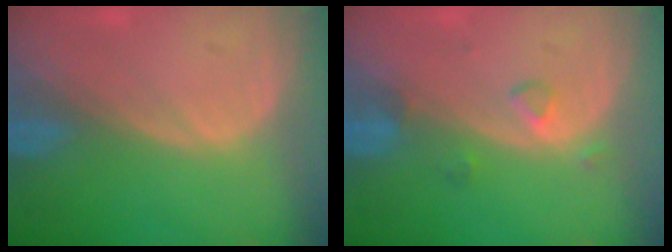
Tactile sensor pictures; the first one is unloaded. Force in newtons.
{"total": 2.1, "press": 2.1, "slide": 0.1}